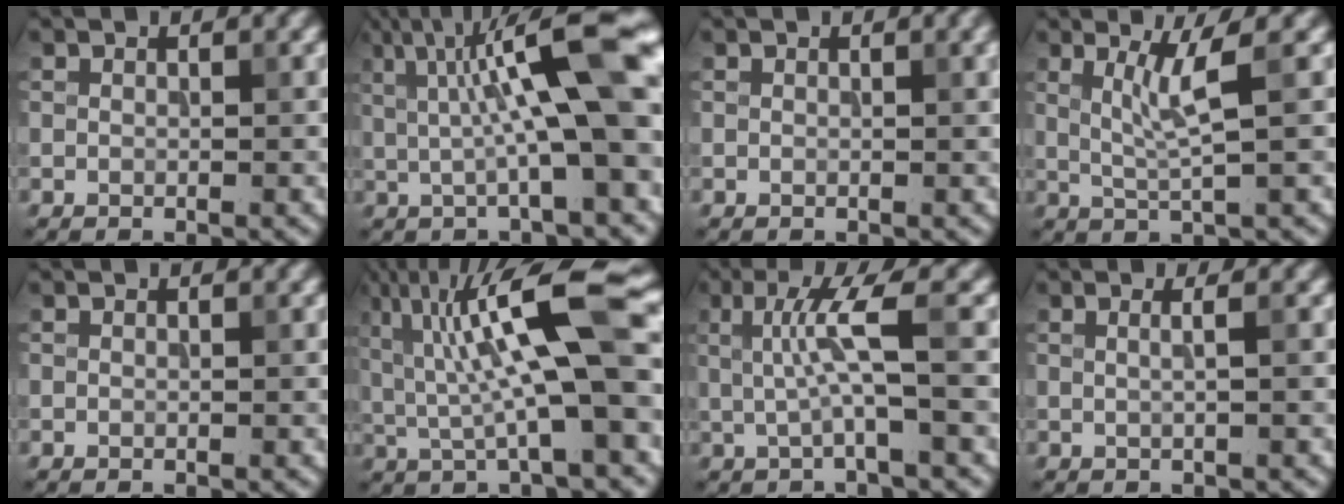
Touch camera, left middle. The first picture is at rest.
{"total": 11.4, "force": [2.1, 2.4, 11.0], "torque": [-0.164, 0.013, 0.034]}
{"total": 1.3, "force": [0.5, 0.3, 1.1], "torque": [-0.013, 0.004, 0.007]}
{"total": 3.3, "force": [1.0, 0.3, 3.2], "torque": [-0.061, -0.002, 0.025]}
{"total": 0.0}
{"total": 11.4, "force": [2.1, 2.6, 10.9], "torque": [-0.188, 0.012, 0.037]}
{"total": 4.1, "force": [0.5, 0.4, 4.1], "torque": [-0.085, 0.000, 0.009]}
{"total": 1.8, "force": [0.4, 0.8, 1.6], "torque": [-0.015, 0.000, -0.010]}